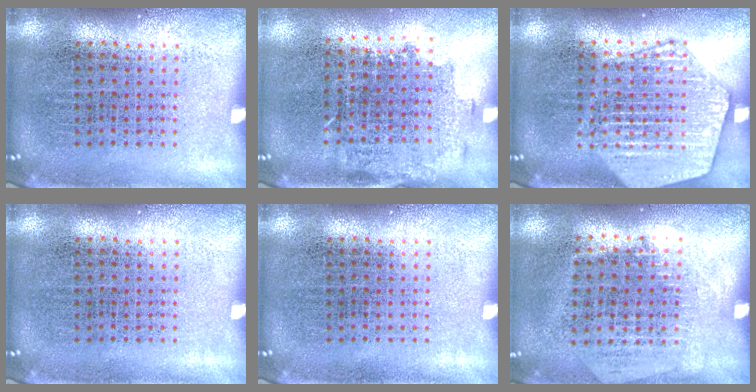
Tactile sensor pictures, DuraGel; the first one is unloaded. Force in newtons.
{"total": 1.5, "press": 1.2, "slide": 1.0}
{"total": 2.2, "press": 2.2, "slide": 0.2}
{"total": 0.0}
{"total": 0.0}
{"total": 1.3, "press": 1.1, "slide": 0.6}